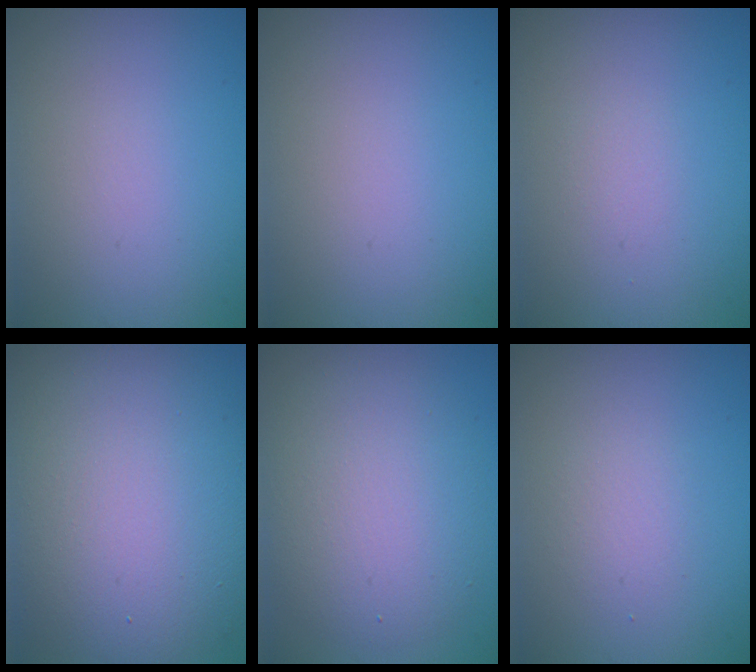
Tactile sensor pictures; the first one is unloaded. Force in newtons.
{"total": 0.0}
{"total": 0.6, "press": 0.6, "slide": 0.1}
{"total": 12.6, "press": 12.6, "slide": 0.9}
{"total": 6.0, "press": 6.0, "slide": 0.2}
{"total": 1.5, "press": 1.5, "slide": 0.1}